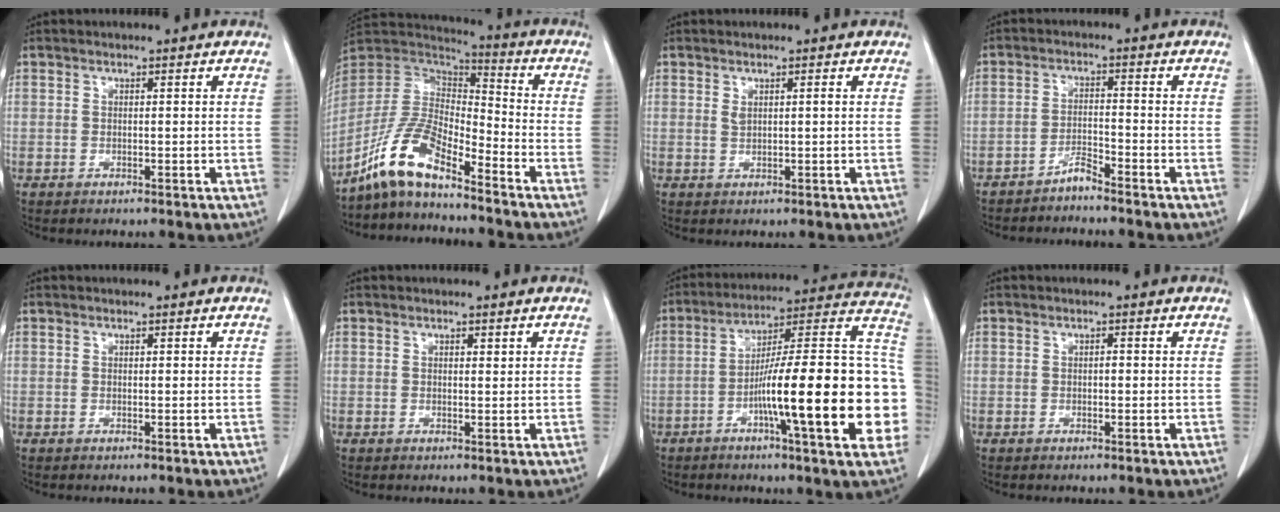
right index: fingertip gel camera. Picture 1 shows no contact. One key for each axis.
{"total": 11.6, "fx": -8.8, "fy": 2.6, "fz": 7.2, "tx": -0.159, "ty": 0.012, "tz": -0.171}
{"total": 1.2, "fx": 0.4, "fy": 0.2, "fz": 1.1, "tx": -0.023, "ty": 0.001, "tz": 0.011}
{"total": 2.6, "fx": -2.5, "fy": -0.2, "fz": 0.8, "tx": -0.014, "ty": -0.006, "tz": -0.048}
{"total": 0.0}
{"total": 0.7, "fx": 0.4, "fy": 0.2, "fz": 0.5, "tx": -0.011, "ty": -0.002, "tz": 0.007}
{"total": 25.2, "fx": -5.7, "fy": 2.4, "fz": 24.4, "tx": -0.272, "ty": 0.022, "tz": -0.089}
{"total": 0.5, "fx": -0.1, "fy": 0.2, "fz": 0.5, "tx": -0.008, "ty": 0.001, "tz": -0.001}